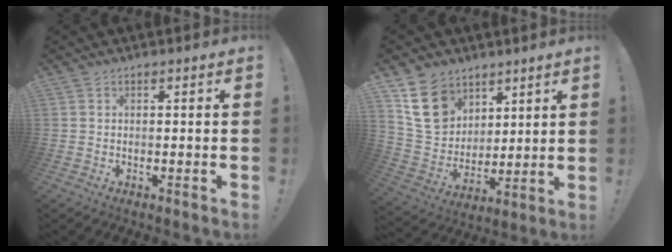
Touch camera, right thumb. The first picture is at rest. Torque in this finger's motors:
{"motor_torque": [-0.34, 0.74, 0.01, 0.41, 0.13]}